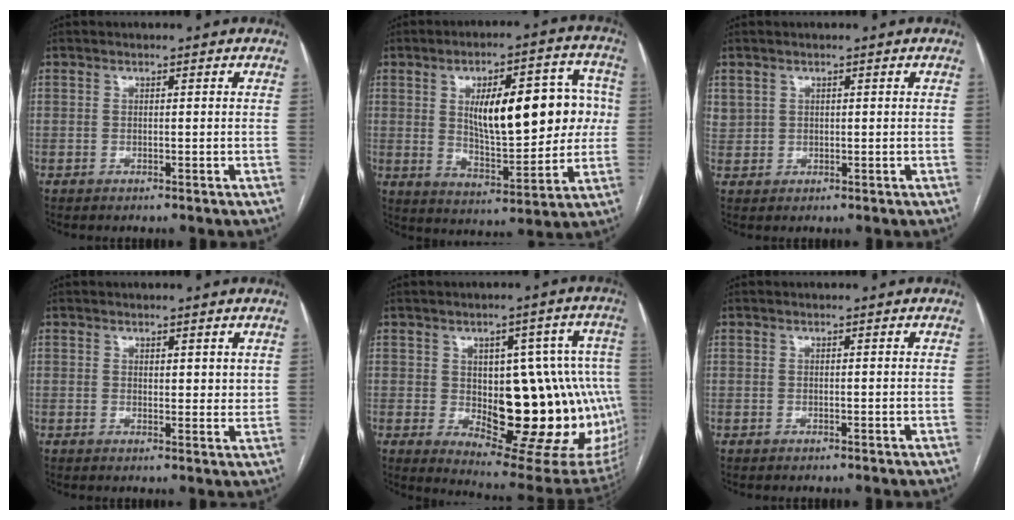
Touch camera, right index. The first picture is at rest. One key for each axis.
{"total": 17.8, "fx": 2.6, "fy": 6.6, "fz": 16.3, "tx": -0.235, "ty": 0.031, "tz": 0.049}
{"total": 2.2, "fx": 1.2, "fy": 1.8, "fz": 0.2, "tx": 0.007, "ty": 0.007, "tz": 0.021}
{"total": 2.6, "fx": 1.4, "fy": 1.3, "fz": 1.8, "tx": -0.018, "ty": -0.010, "tz": 0.022}
{"total": 23.8, "fx": -2.0, "fy": 9.8, "fz": 21.5, "tx": -0.201, "ty": 0.024, "tz": 0.000}
{"total": 0.0}